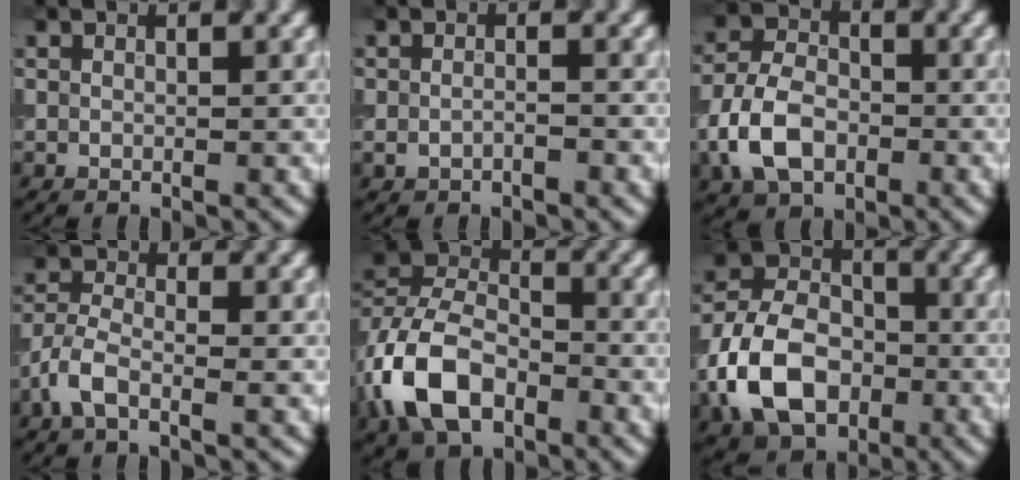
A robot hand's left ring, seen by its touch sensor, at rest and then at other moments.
{"total": 1.1, "force": [-0.6, 0.7, 0.7], "torque": [-0.015, 0.000, -0.013]}
{"total": 6.7, "force": [-2.3, 4.6, 4.3], "torque": [-0.090, 0.003, -0.050]}
{"total": 3.5, "force": [-1.6, 1.7, 2.7], "torque": [-0.061, 0.002, -0.042]}
{"total": 8.4, "force": [-3.3, 5.4, 5.5], "torque": [-0.113, 0.007, -0.072]}
{"total": 10.0, "force": [-3.1, 7.1, 6.4], "torque": [-0.134, 0.002, -0.070]}